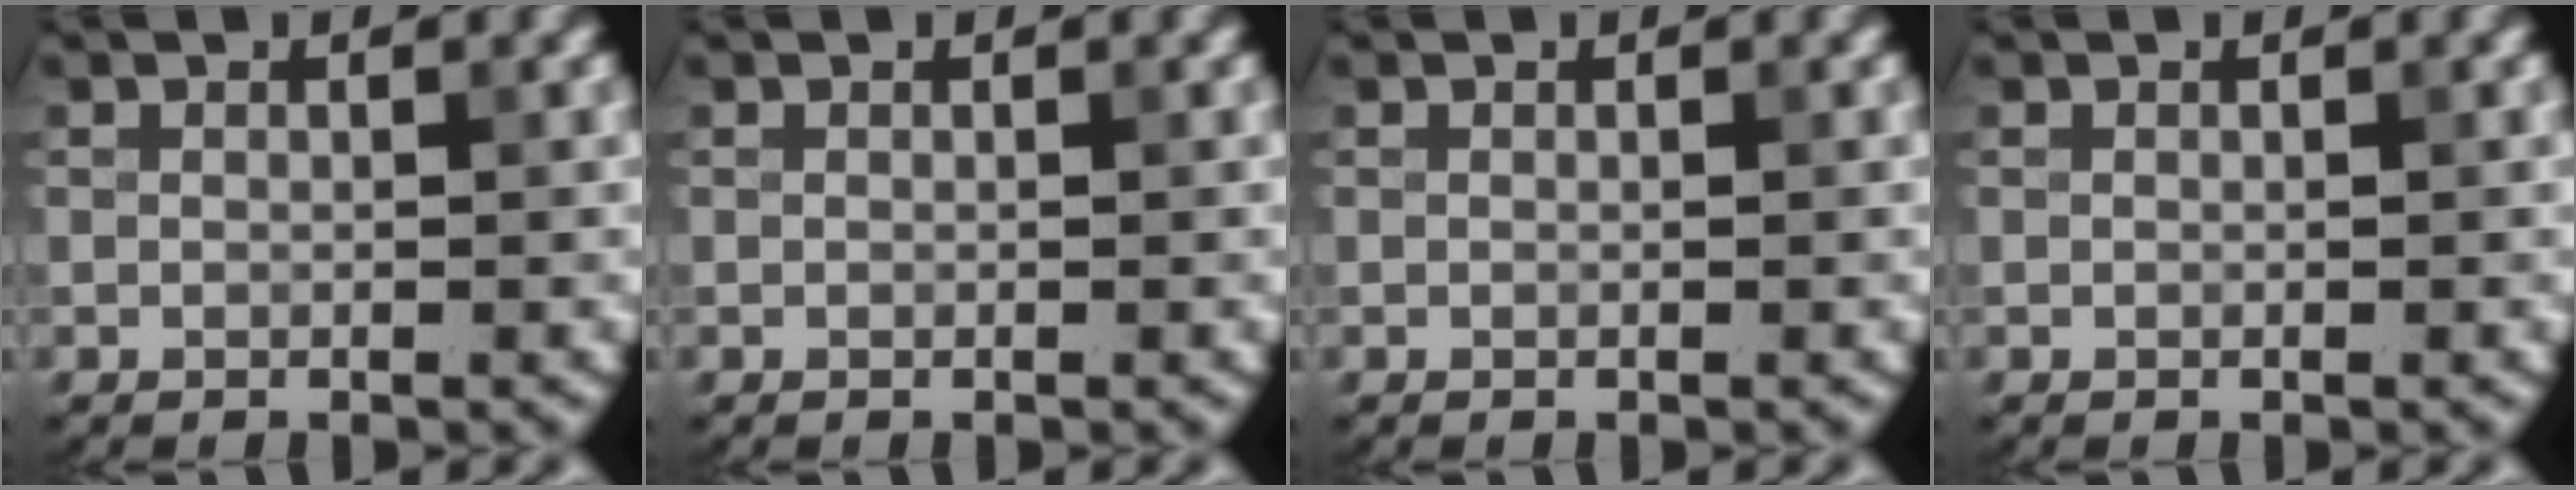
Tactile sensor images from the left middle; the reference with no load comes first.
{"total": 0.0}
{"total": 0.0}
{"total": 0.0}